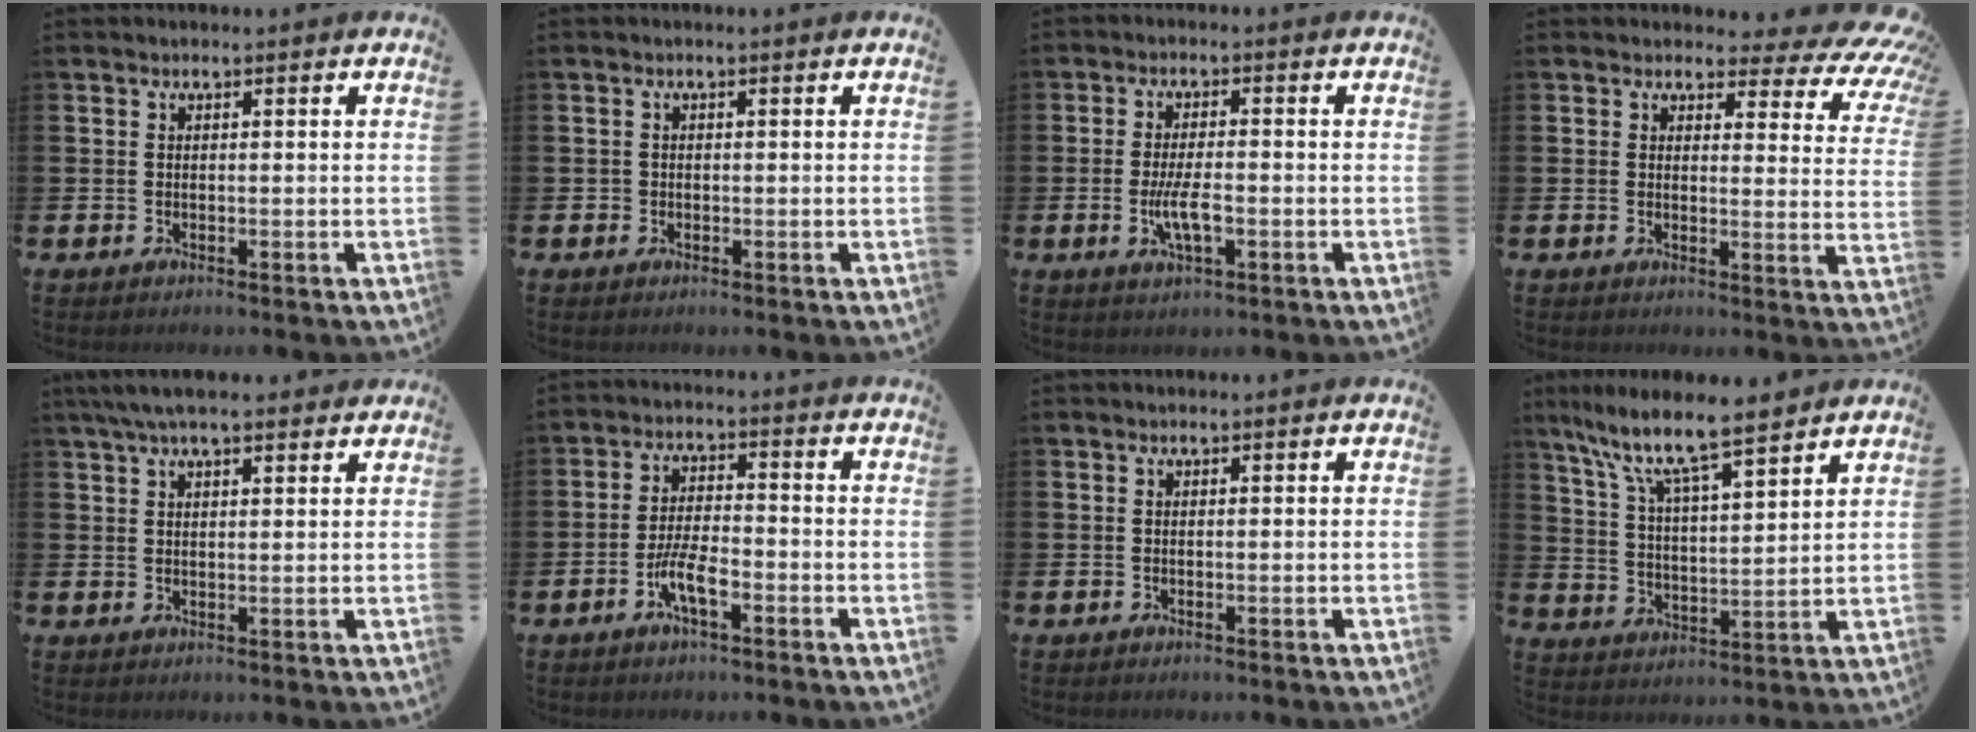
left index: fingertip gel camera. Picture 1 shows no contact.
{"total": 0.7, "force": [-0.2, 0.7, 0.0], "torque": [0.001, 0.004, -0.006]}
{"total": 4.5, "force": [-1.1, 1.6, 4.1], "torque": [-0.081, -0.002, -0.023]}
{"total": 3.6, "force": [2.7, 1.9, 1.5], "torque": [-0.019, -0.033, 0.036]}
{"total": 5.0, "force": [4.1, 1.2, 2.6], "torque": [-0.056, -0.004, 0.074]}
{"total": 4.9, "force": [-2.2, 1.6, 4.1], "torque": [-0.092, 0.004, -0.045]}
{"total": 0.0}
{"total": 9.3, "force": [8.1, 1.6, 4.2], "torque": [-0.109, -0.051, 0.138]}